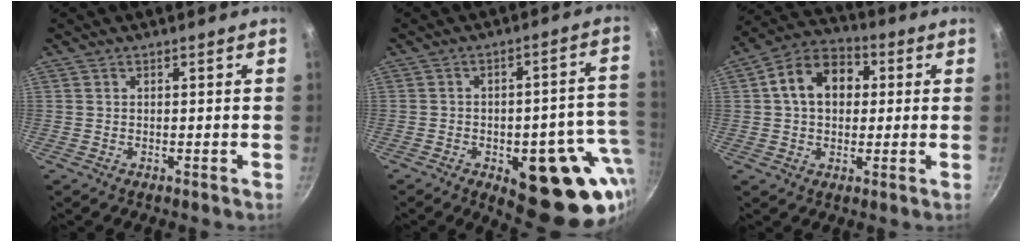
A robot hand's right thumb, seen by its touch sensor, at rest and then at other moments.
{"total": 21.1, "force": [-4.8, 9.4, 18.2], "torque": [-0.168, 0.006, -0.055]}
{"total": 12.1, "force": [2.1, 8.9, 7.9], "torque": [-0.098, 0.023, 0.017]}